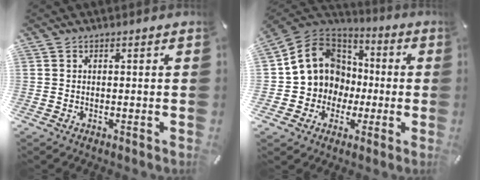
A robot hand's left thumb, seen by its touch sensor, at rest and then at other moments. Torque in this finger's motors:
{"motor_torque": [1.78, 3.23, 0.45, 0.07, 0.15]}